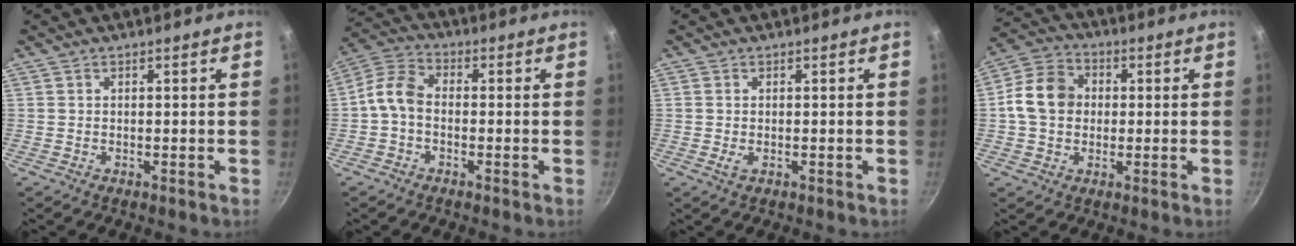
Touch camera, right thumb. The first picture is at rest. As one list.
[{"total": 8.7, "force": [-1.5, 5.9, 6.2], "torque": [-0.112, 0.035, -0.048]}, {"total": 1.3, "force": [-0.3, 0.7, 1.1], "torque": [-0.024, -0.001, -0.003]}, {"total": 10.3, "force": [0.4, 8.4, 6.0], "torque": [-0.082, 0.016, -0.012]}]